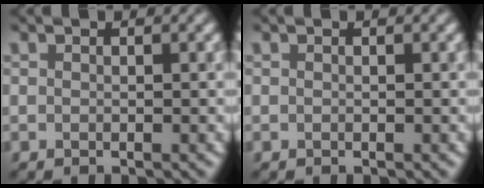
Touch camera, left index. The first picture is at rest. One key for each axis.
{"total": 0.0}